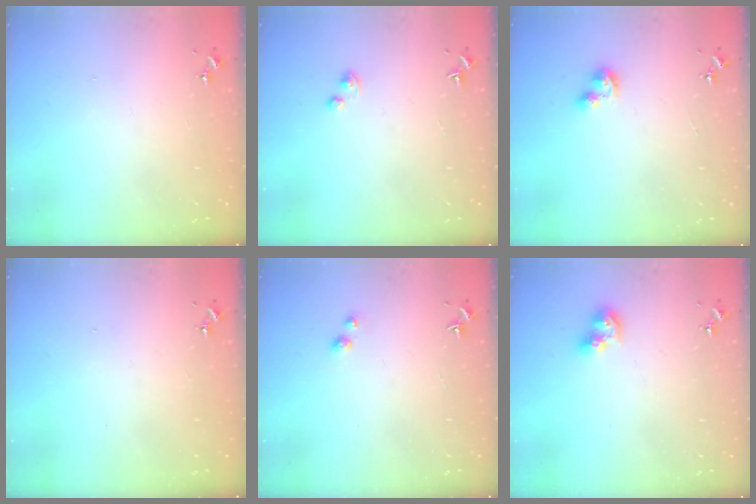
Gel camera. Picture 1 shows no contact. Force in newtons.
{"total": 1.6, "press": 1.5, "slide": 0.3}
{"total": 4.0, "press": 4.0, "slide": 0.8}
{"total": 0.0}
{"total": 3.0, "press": 3.0, "slide": 0.1}
{"total": 9.1, "press": 9.0, "slide": 0.8}